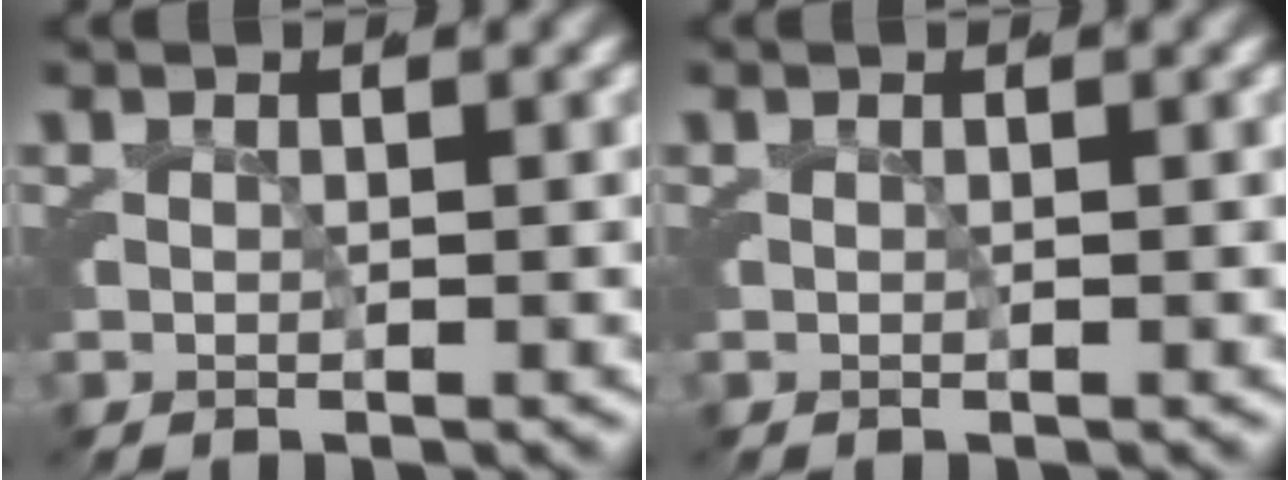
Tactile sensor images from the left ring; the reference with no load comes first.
{"total": 0.0}